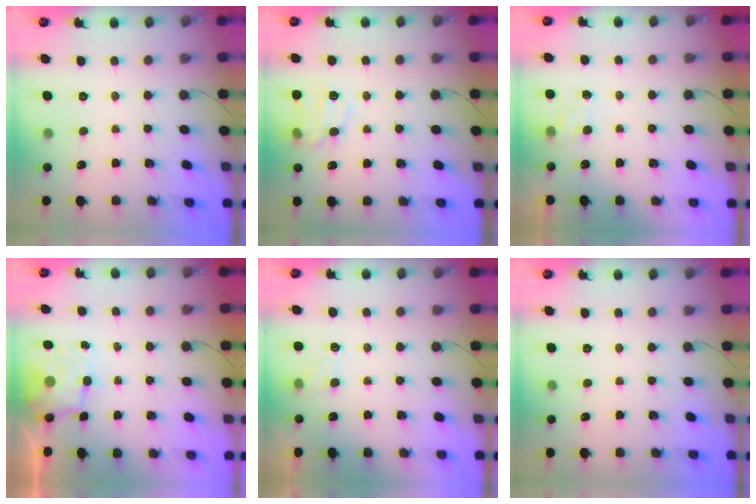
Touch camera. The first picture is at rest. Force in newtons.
{"total": 12.0, "press": 11.9, "slide": 0.9}
{"total": 5.0, "press": 4.7, "slide": 1.6}
{"total": 5.0, "press": 5.0, "slide": 0.5}
{"total": 2.7, "press": 2.5, "slide": 1.1}
{"total": 0.0}